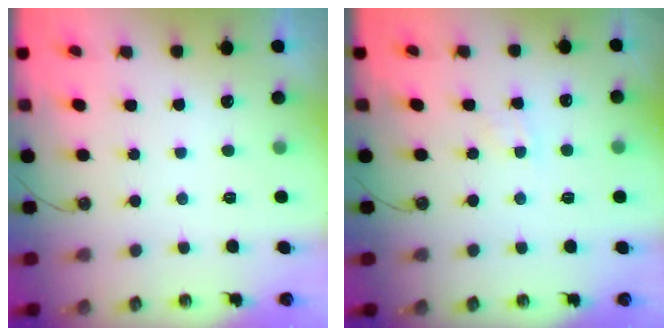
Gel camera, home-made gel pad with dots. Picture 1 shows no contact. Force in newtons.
{"total": 5.4, "press": 5.3, "slide": 0.7}